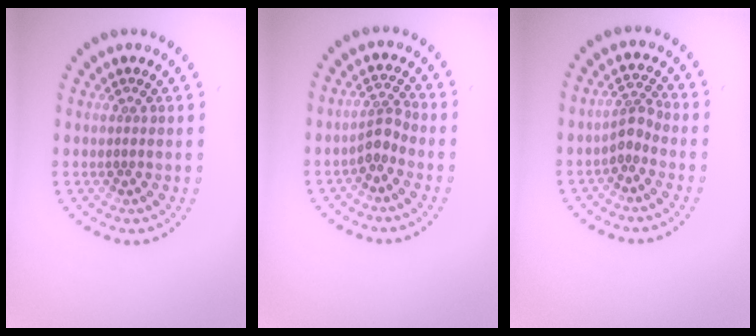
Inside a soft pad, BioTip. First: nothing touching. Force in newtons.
{"total": 2.1, "press": 1.6, "slide": 1.4}
{"total": 2.0, "press": 1.6, "slide": 1.3}